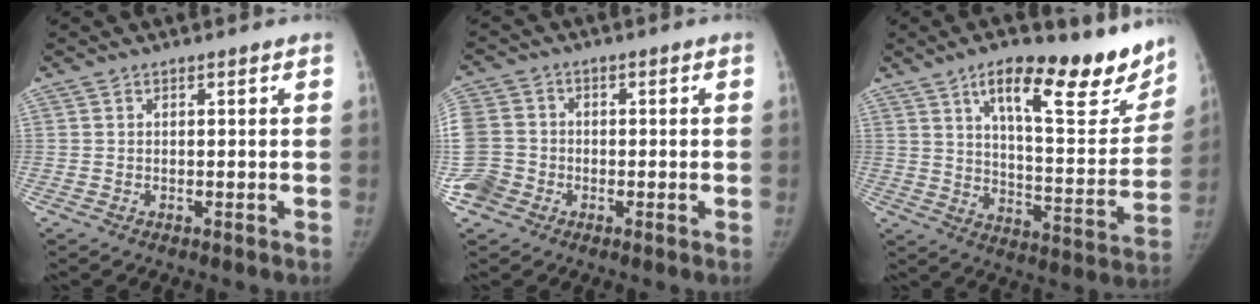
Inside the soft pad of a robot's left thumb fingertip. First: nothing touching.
{"total": 11.3, "force": [-2.8, 9.9, 4.6], "torque": [-0.122, 0.020, -0.051]}
{"total": 22.2, "force": [14.7, 7.3, 14.9], "torque": [-0.159, -0.073, 0.219]}